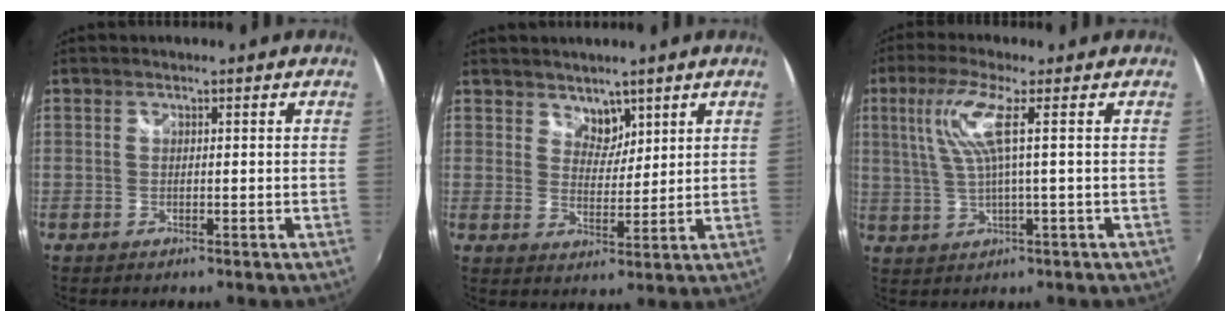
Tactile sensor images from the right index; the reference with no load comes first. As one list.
[{"total": 4.1, "force": [3.0, 2.6, 1.0], "torque": [-0.007, 0.002, 0.054]}, {"total": 7.0, "force": [1.8, -0.4, 6.8], "torque": [-0.131, 0.001, 0.047]}]